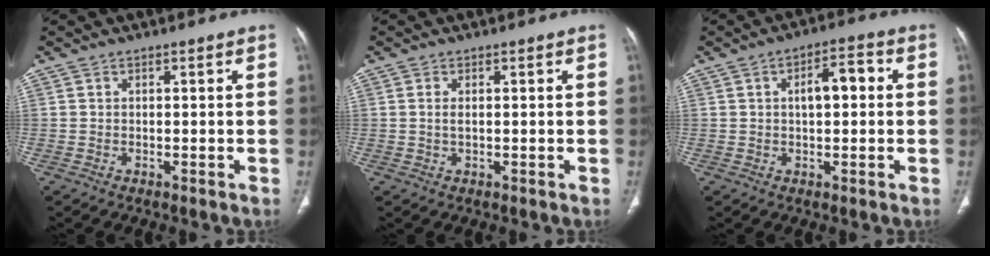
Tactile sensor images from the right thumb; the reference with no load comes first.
{"total": 1.4, "force": [0.2, 0.6, 1.2], "torque": [-0.029, 0.000, 0.006]}
{"total": 6.3, "force": [0.8, 3.0, 5.5], "torque": [-0.078, 0.020, 0.005]}